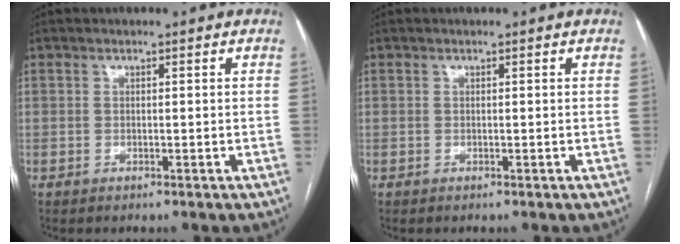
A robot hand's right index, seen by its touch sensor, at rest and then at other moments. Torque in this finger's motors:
{"motor_torque": [0.00, 0.00, 0.00, 0.01]}